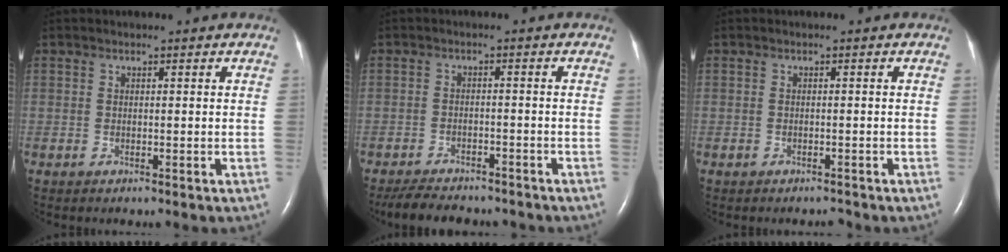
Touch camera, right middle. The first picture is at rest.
{"total": 9.3, "force": [-8.2, 2.6, 3.3], "torque": [-0.060, -0.010, -0.118]}
{"total": 0.9, "force": [-0.8, 0.4, 0.1], "torque": [-0.002, 0.001, -0.011]}